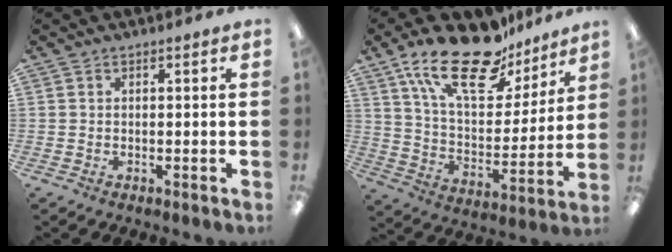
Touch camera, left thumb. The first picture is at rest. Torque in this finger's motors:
{"motor_torque": [0.48, 0.34, 1.02, -1.76, 0.30]}